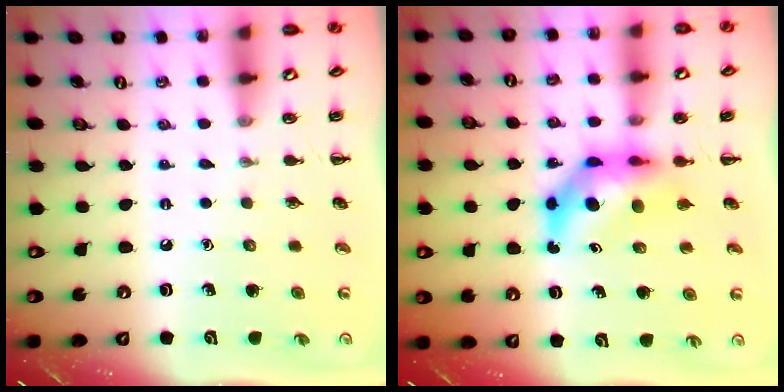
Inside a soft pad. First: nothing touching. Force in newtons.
{"total": 7.1, "press": 6.8, "slide": 2.0}